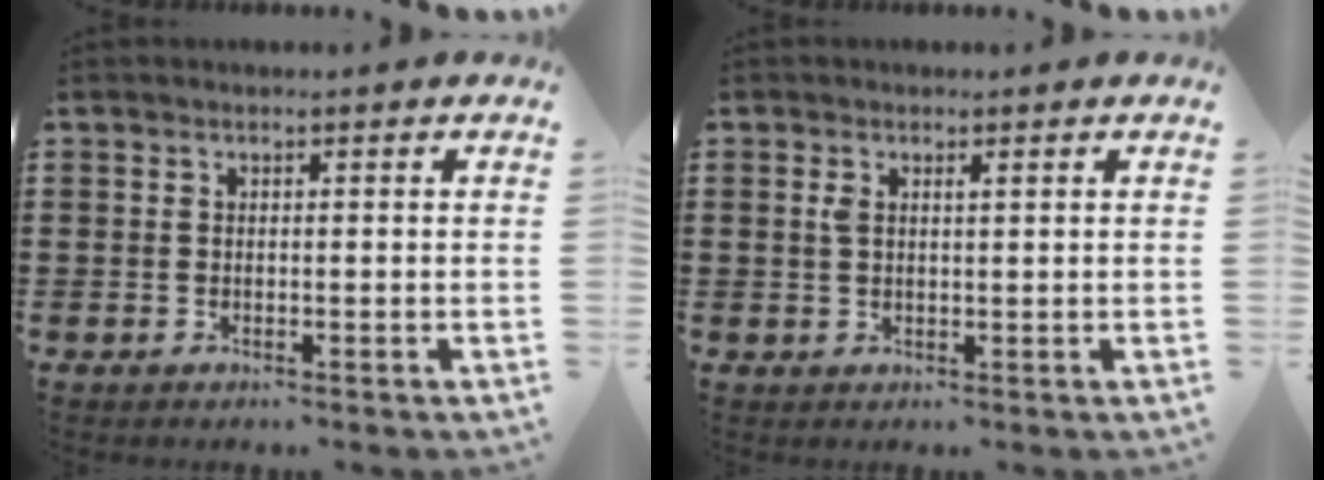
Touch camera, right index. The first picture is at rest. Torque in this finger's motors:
{"motor_torque": [0.07, -0.05, 0.05, 0.01]}